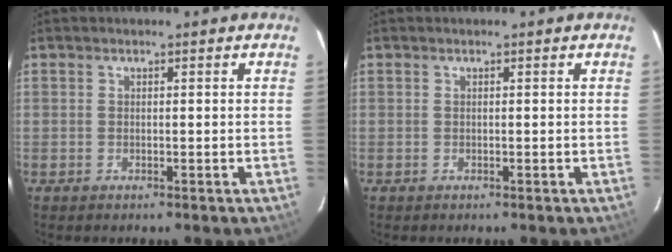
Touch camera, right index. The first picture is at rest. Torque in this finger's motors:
{"motor_torque": [-0.03, -0.01, 0.01, 0.00]}